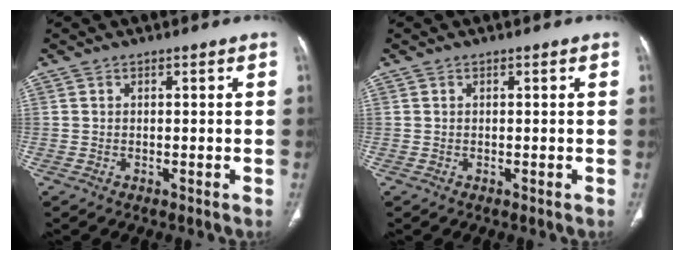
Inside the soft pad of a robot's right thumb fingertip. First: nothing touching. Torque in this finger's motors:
{"motor_torque": [0.00, 0.00, 0.07, 0.06, 0.01]}